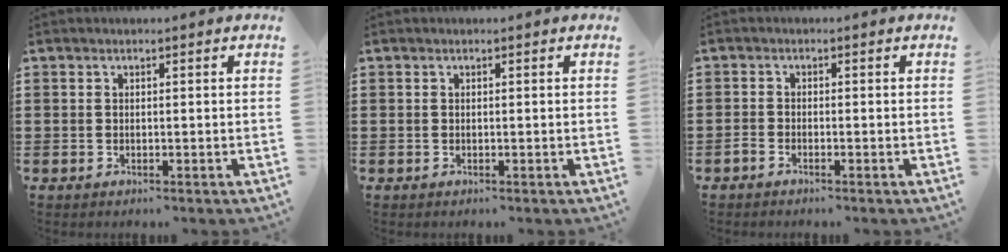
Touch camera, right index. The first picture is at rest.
{"total": 0.0}
{"total": 0.9, "force": [-0.9, 0.2, 0.3], "torque": [-0.010, -0.002, -0.016]}